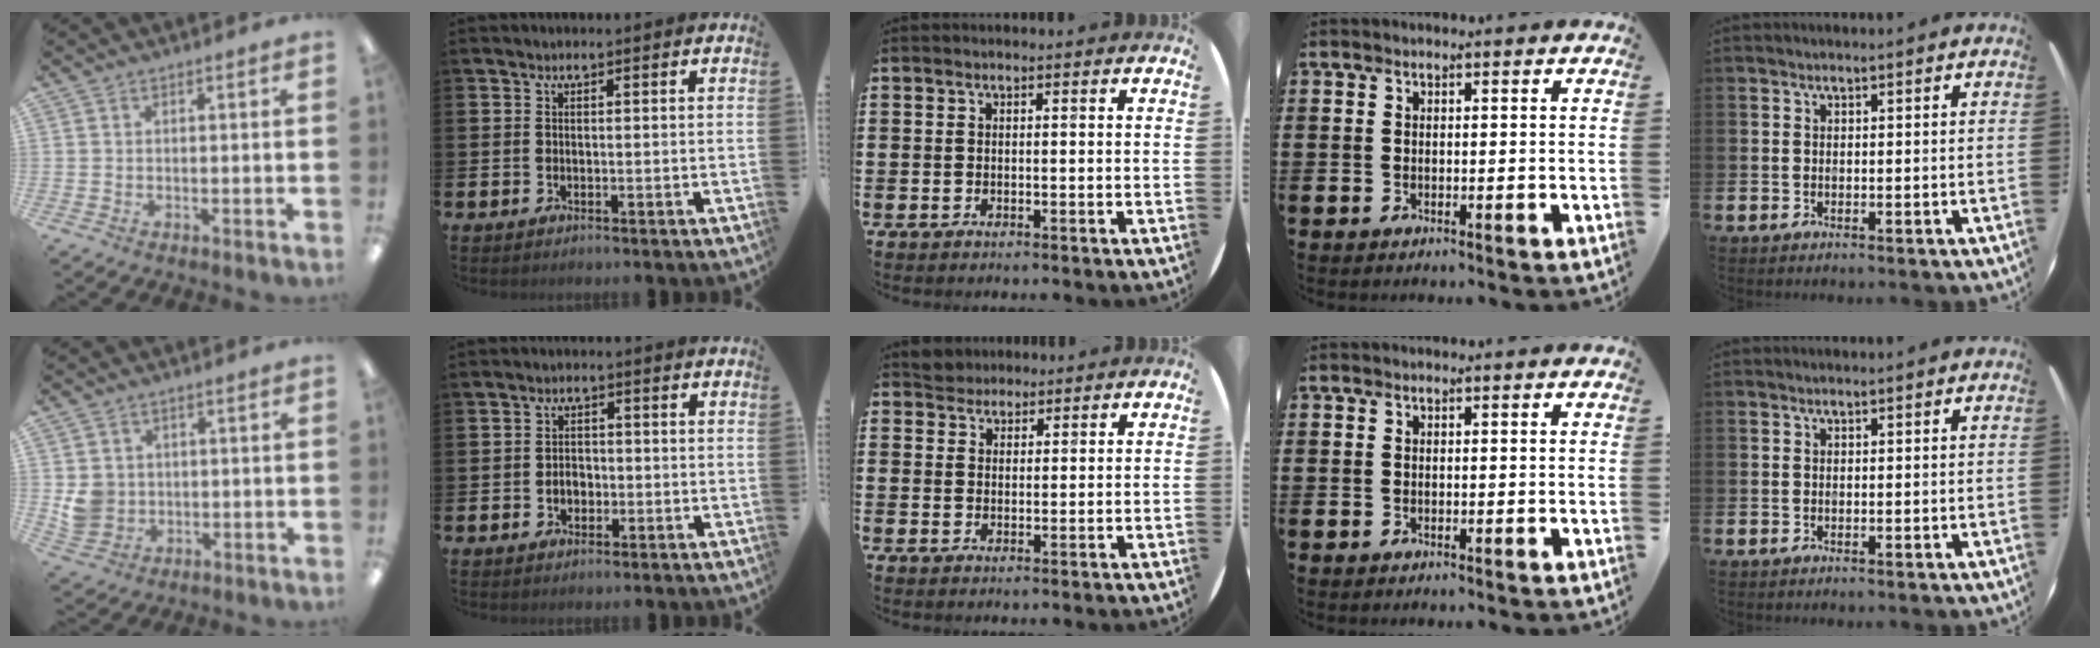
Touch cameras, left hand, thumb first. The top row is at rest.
{"thumb": {"total": 5.2, "force": [0.8, 5.0, 1.4], "torque": [-0.019, 0.007, 0.019]}, "index": {"total": 2.3, "force": [-0.7, 1.8, 1.3], "torque": [-0.016, 0.002, -0.018]}, "middle": {"total": 2.7, "force": [2.6, 0.9, -0.2], "torque": [0.005, 0.000, 0.049]}}